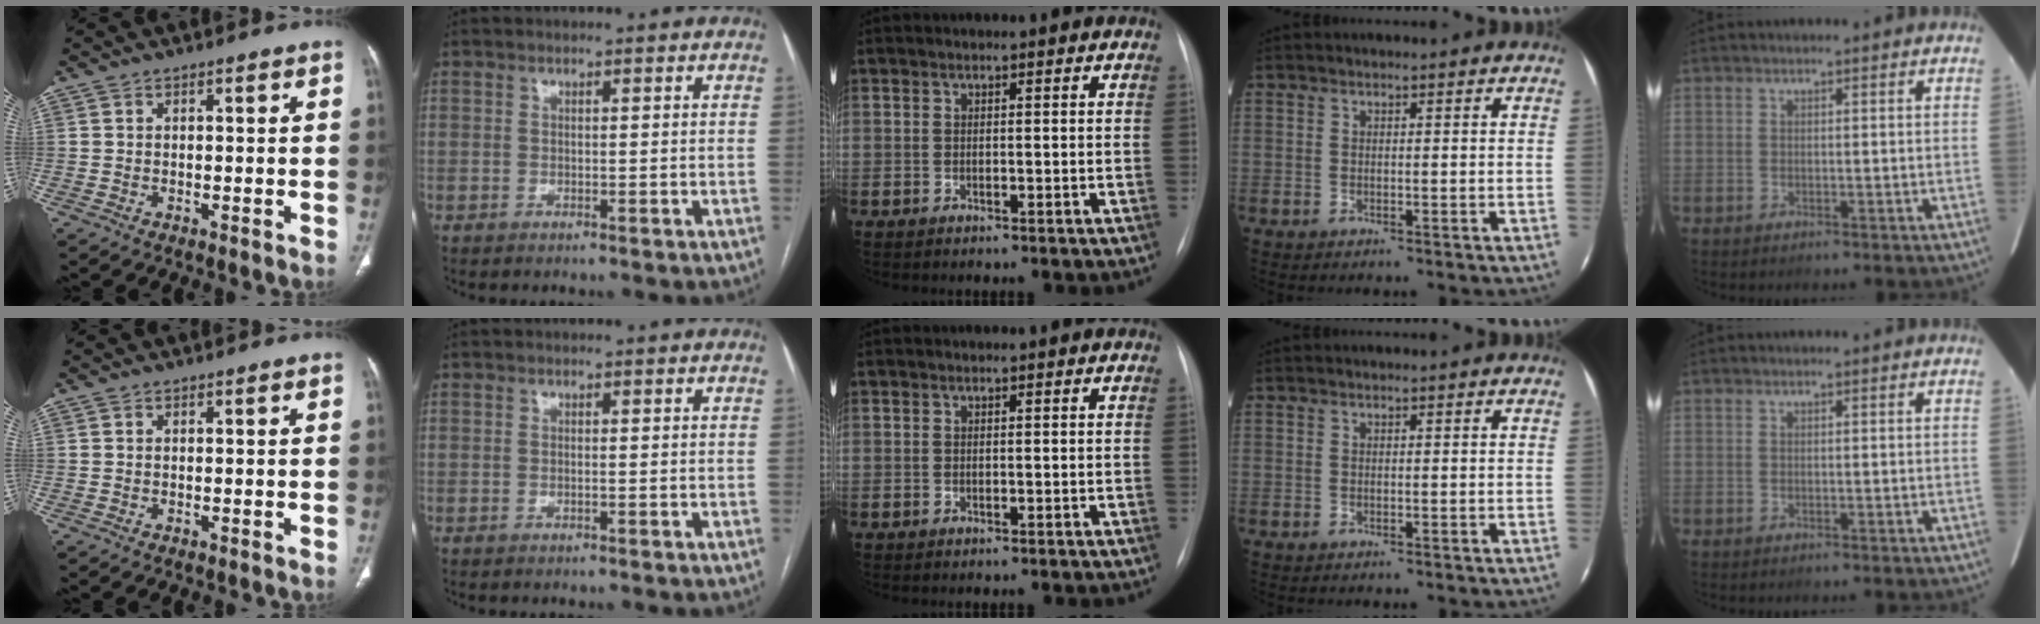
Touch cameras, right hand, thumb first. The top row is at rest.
{}